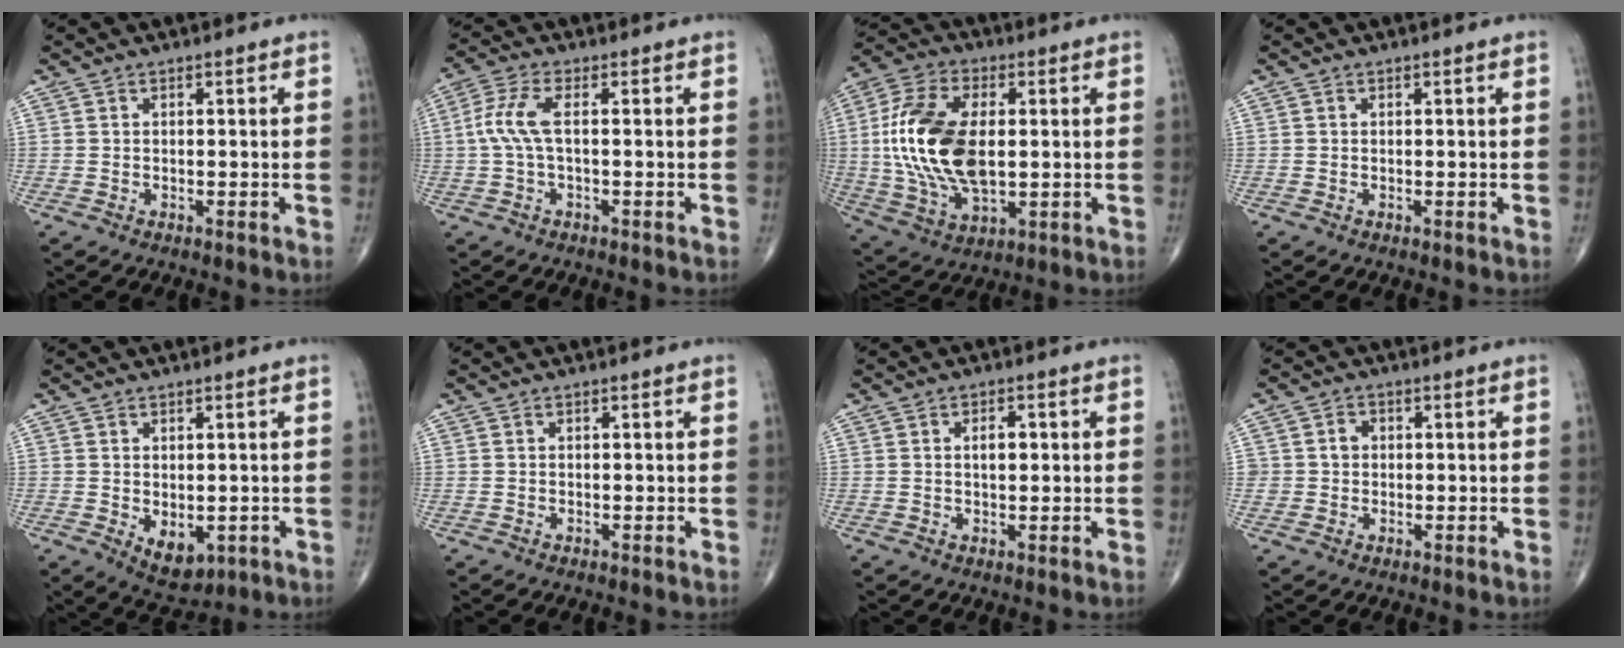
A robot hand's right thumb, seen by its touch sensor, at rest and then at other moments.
{"total": 6.0, "force": [0.1, 2.0, 5.6], "torque": [-0.148, 0.015, -0.003]}
{"total": 19.6, "force": [1.1, 10.7, 16.4], "torque": [-0.337, -0.003, 0.024]}
{"total": 0.0}
{"total": 5.9, "force": [-1.3, 3.7, 4.4], "torque": [-0.050, -0.005, -0.001]}
{"total": 0.0}
{"total": 3.1, "force": [0.5, 1.7, 2.6], "torque": [-0.036, 0.002, 0.007]}
{"total": 2.7, "force": [0.2, 2.6, 1.0], "torque": [0.002, 0.005, 0.001]}